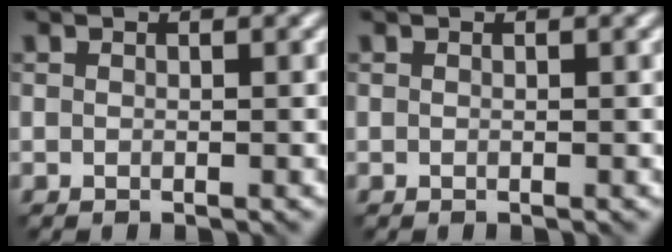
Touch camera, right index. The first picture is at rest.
{"total": 0.0}